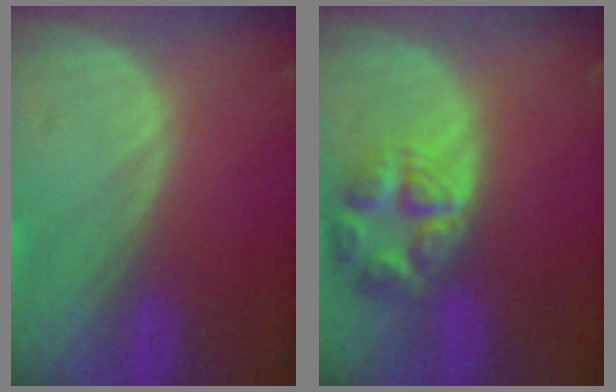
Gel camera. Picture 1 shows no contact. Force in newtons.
{"total": 7.6, "press": 6.7, "slide": 3.6}